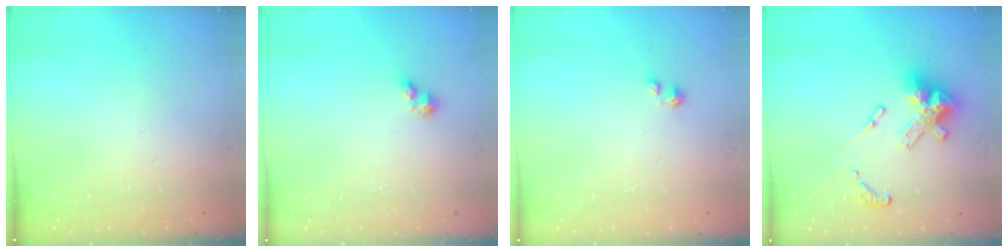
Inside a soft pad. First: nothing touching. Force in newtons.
{"total": 2.5, "press": 2.5, "slide": 0.4}
{"total": 0.0}
{"total": 14.9, "press": 14.8, "slide": 1.7}